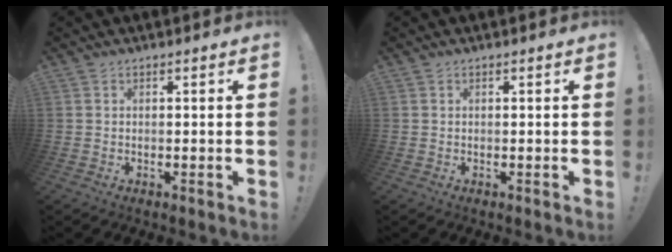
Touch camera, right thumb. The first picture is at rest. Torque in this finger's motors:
{"motor_torque": [-0.01, -0.01, 0.02, -0.01, 0.00]}